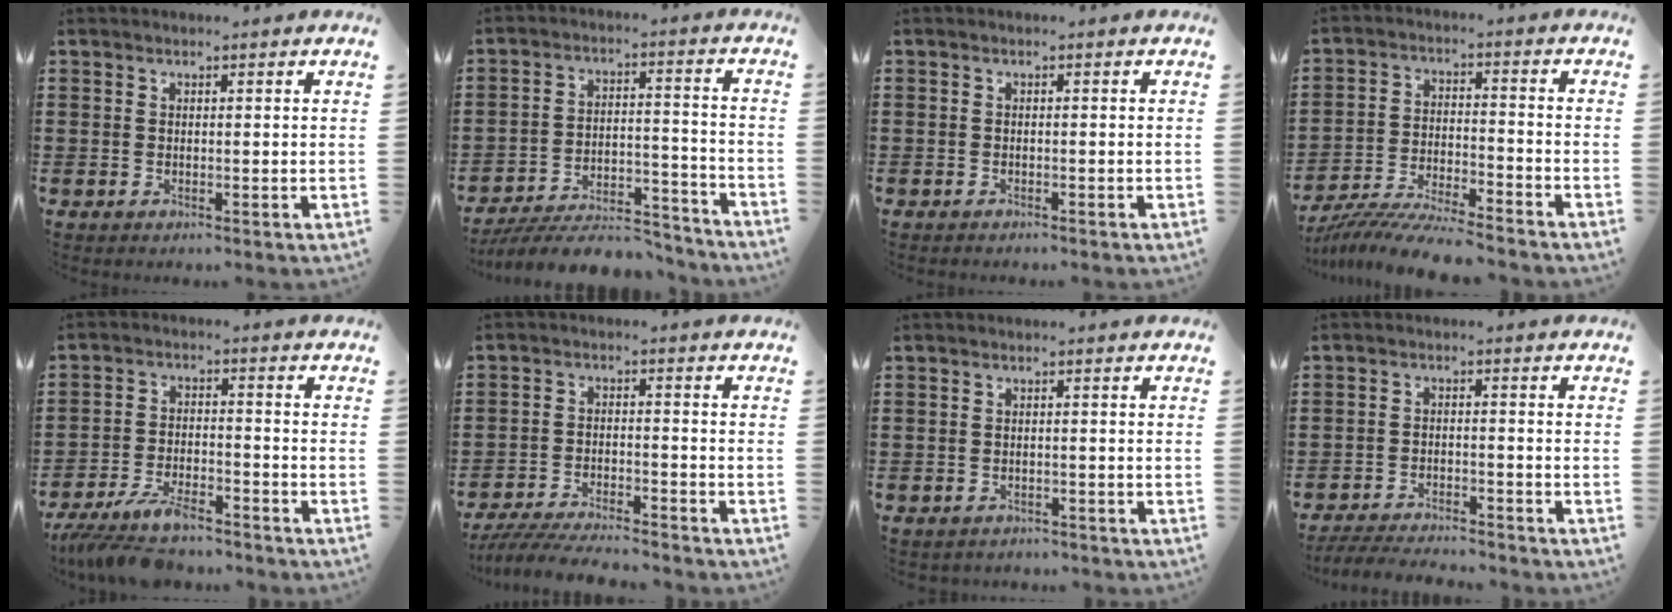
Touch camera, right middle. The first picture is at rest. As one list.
[{"total": 8.2, "force": [-7.6, 1.3, 2.7], "torque": [-0.035, 0.022, -0.144]}, {"total": 0.7, "force": [-0.7, 0.1, 0.0], "torque": [-0.002, 0.001, -0.015]}, {"total": 8.3, "force": [-8.0, 0.2, 2.2], "torque": [-0.040, 0.007, -0.156]}, {"total": 7.0, "force": [-6.2, 1.3, 3.0], "torque": [-0.070, -0.003, -0.122]}, {"total": 5.8, "force": [-5.6, 0.5, 1.5], "torque": [-0.034, -0.001, -0.111]}, {"total": 1.3, "force": [-1.3, 0.3, -0.1], "torque": [-0.003, 0.000, -0.029]}, {"total": 4.2, "force": [-4.1, 0.3, 0.7], "torque": [-0.020, -0.001, -0.086]}]